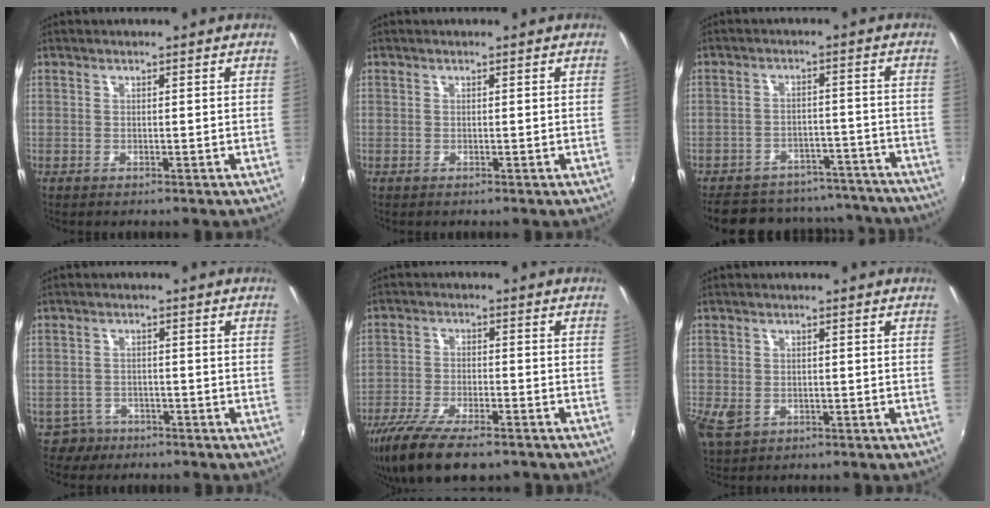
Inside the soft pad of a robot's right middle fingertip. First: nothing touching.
{"total": 0.0}
{"total": 22.3, "force": [-19.4, 8.3, 7.2], "torque": [-0.151, 0.037, -0.234]}
{"total": 3.4, "force": [-2.4, 2.4, 0.0], "torque": [-0.010, 0.005, -0.043]}
{"total": 14.4, "force": [-10.4, 4.7, 8.8], "torque": [-0.194, -0.046, -0.186]}
{"total": 5.1, "force": [-1.8, 3.7, 3.1], "torque": [-0.068, -0.013, -0.029]}